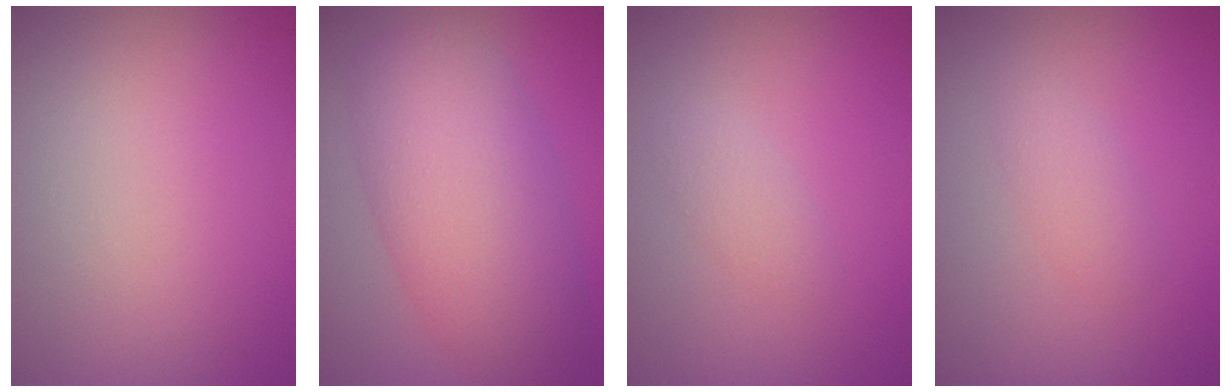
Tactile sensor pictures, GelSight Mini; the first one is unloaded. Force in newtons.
{"total": 8.4, "press": 8.4, "slide": 0.0}
{"total": 1.2, "press": 1.2, "slide": 0.0}
{"total": 1.5, "press": 1.5, "slide": 0.1}